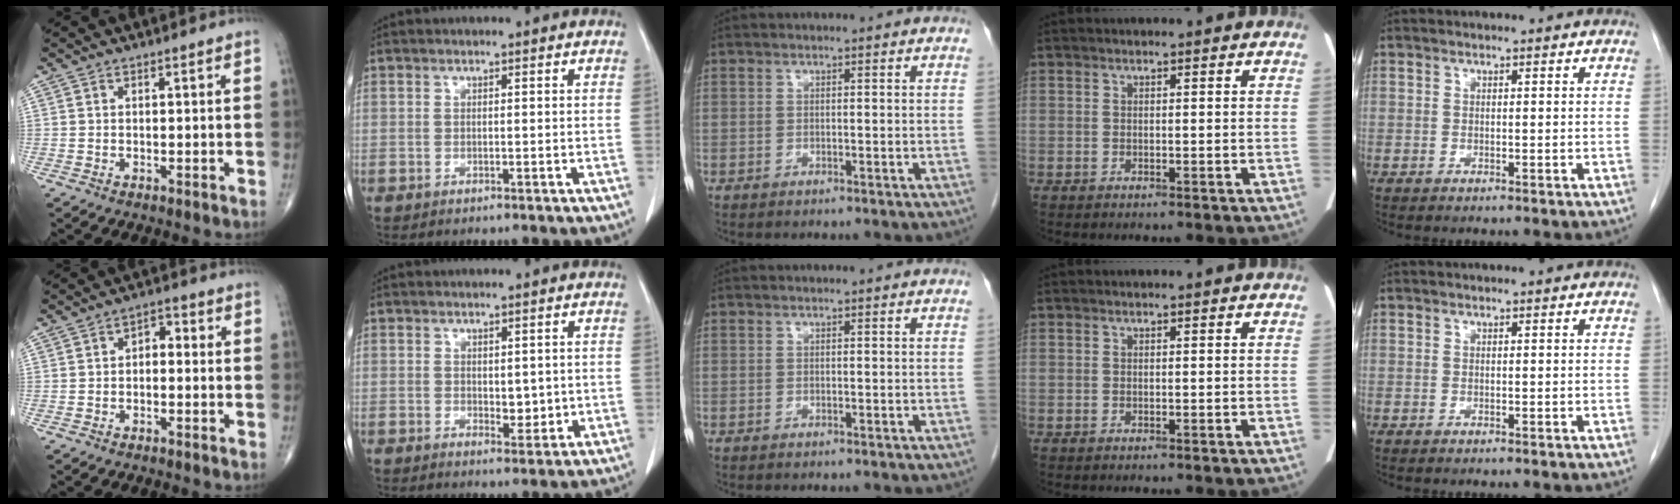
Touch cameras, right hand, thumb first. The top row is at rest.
{"thumb": {"total": 3.4, "force": [-0.1, 2.2, 2.6], "torque": [-0.022, 0.016, -0.013]}, "index": {"total": 3.1, "force": [0.2, 1.8, 2.5], "torque": [-0.029, -0.005, 0.012]}}